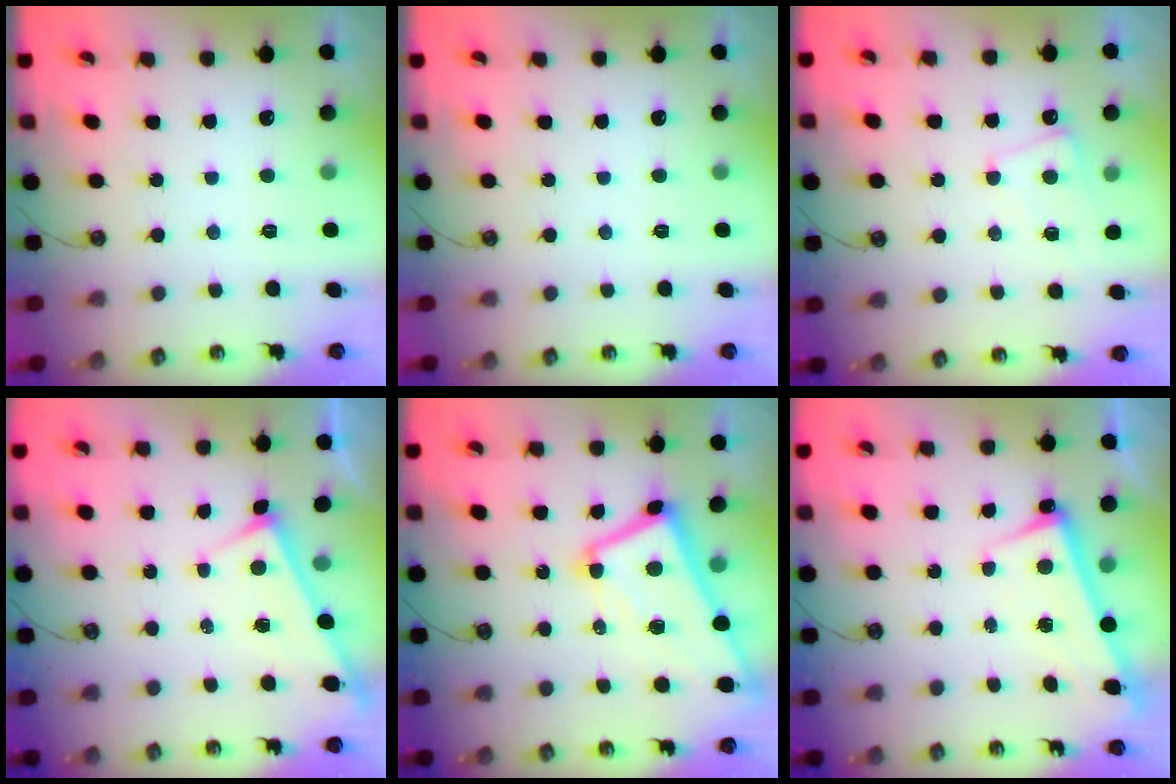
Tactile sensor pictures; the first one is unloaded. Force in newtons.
{"total": 0.0}
{"total": 1.6, "press": 1.5, "slide": 0.5}
{"total": 3.0, "press": 3.0, "slide": 0.2}
{"total": 10.0, "press": 9.8, "slide": 1.5}
{"total": 2.4, "press": 2.3, "slide": 0.7}